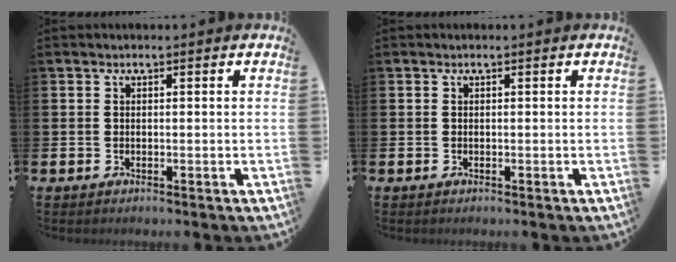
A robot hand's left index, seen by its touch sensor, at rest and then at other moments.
{"total": 0.0}